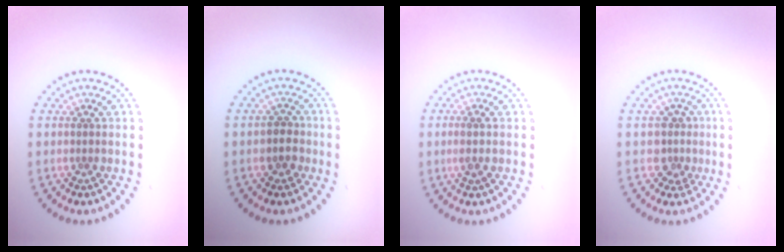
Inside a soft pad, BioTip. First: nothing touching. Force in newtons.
{"total": 2.0, "press": 1.8, "slide": 0.7}
{"total": 1.5, "press": 1.3, "slide": 0.8}
{"total": 2.2, "press": 1.8, "slide": 1.3}